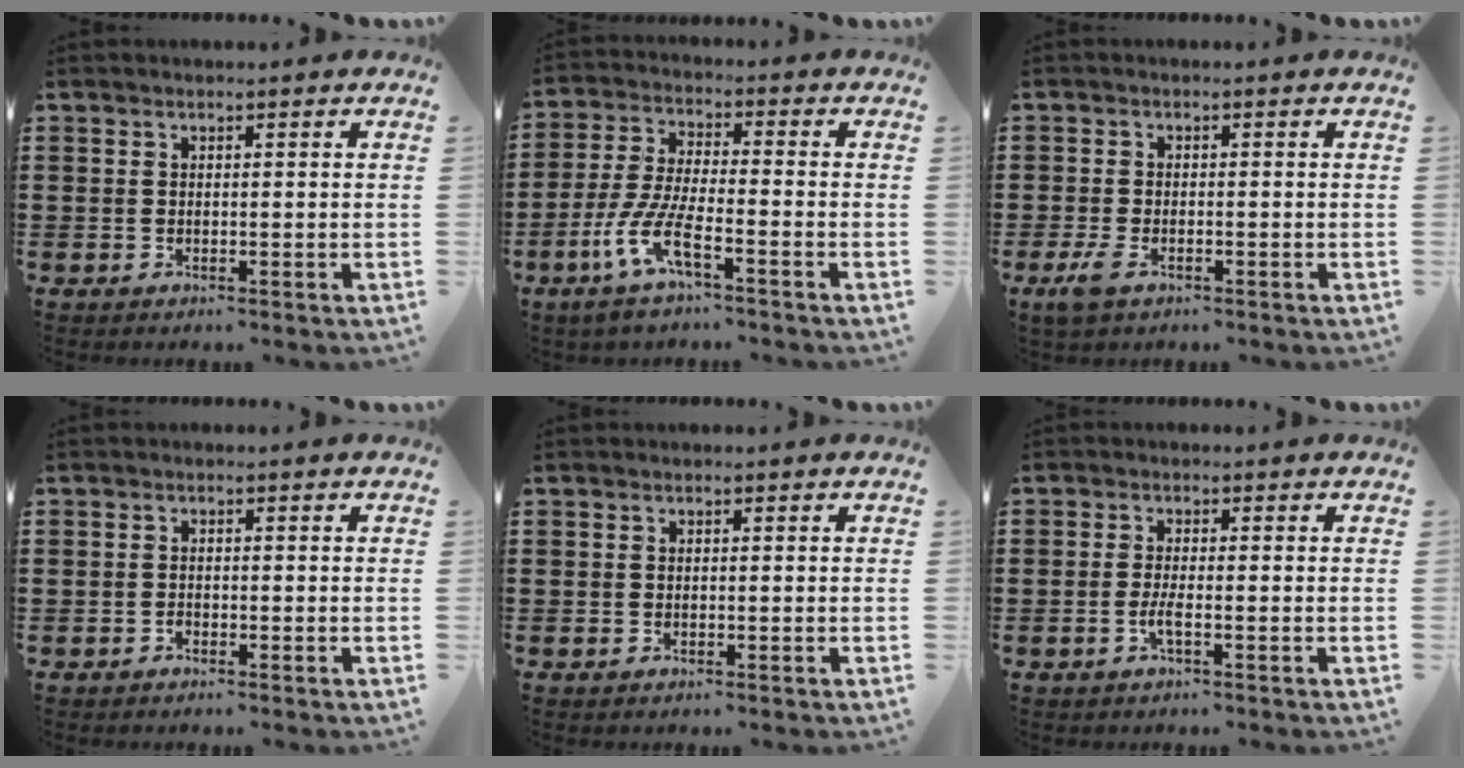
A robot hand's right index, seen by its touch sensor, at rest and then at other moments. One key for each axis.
{"total": 8.1, "fx": -4.8, "fy": 1.3, "fz": 6.4, "tx": -0.167, "ty": -0.019, "tz": -0.102}
{"total": 2.6, "fx": -1.5, "fy": 0.9, "fz": 1.8, "tx": -0.047, "ty": -0.003, "tz": -0.033}
{"total": 0.8, "fx": -0.6, "fy": 0.4, "fz": 0.3, "tx": -0.006, "ty": -0.001, "tz": -0.012}
{"total": 0.0}
{"total": 2.3, "fx": -1.0, "fy": 0.3, "fz": 2.0, "tx": -0.044, "ty": -0.004, "tz": -0.021}